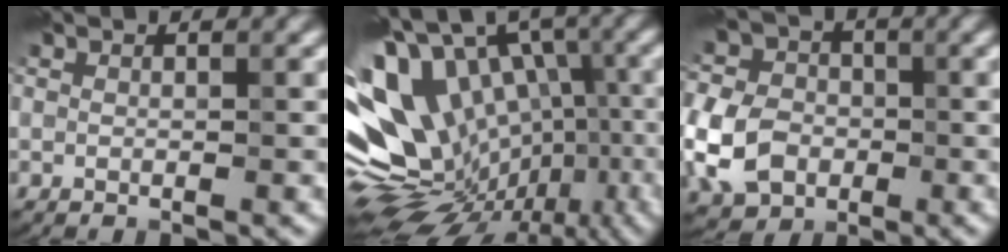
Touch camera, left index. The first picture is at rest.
{"total": 16.1, "force": [-2.9, 11.9, 10.5], "torque": [-0.193, 0.005, -0.015]}
{"total": 7.5, "force": [-2.0, 5.8, 4.2], "torque": [-0.095, -0.009, -0.051]}